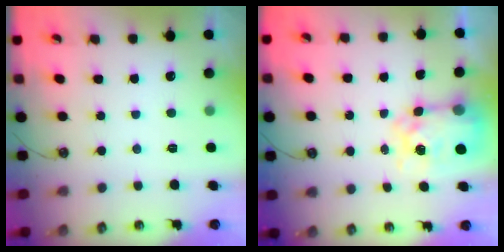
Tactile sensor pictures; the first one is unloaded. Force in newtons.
{"total": 9.7, "press": 9.7, "slide": 0.9}